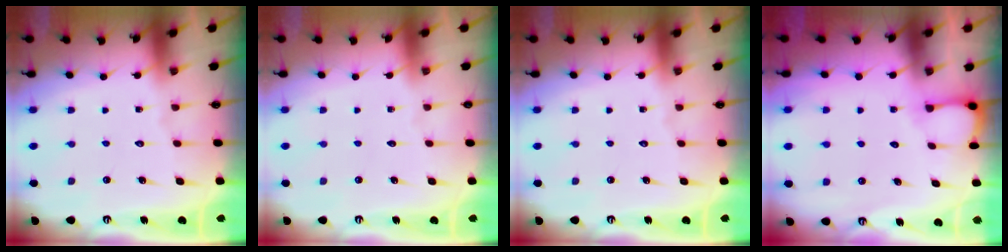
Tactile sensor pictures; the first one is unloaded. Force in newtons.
{"total": 0.0}
{"total": 0.0}
{"total": 2.7, "press": 2.7, "slide": 0.3}